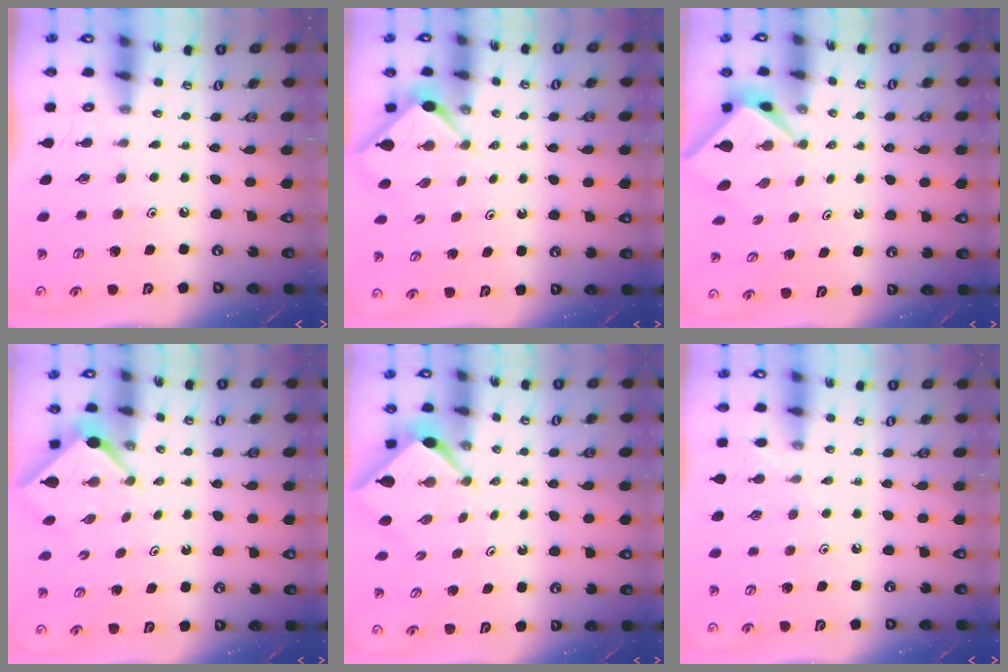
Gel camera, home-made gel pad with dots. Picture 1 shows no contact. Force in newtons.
{"total": 2.9, "press": 2.9, "slide": 0.4}
{"total": 1.9, "press": 1.9, "slide": 0.2}
{"total": 2.4, "press": 2.4, "slide": 0.3}
{"total": 2.1, "press": 2.1, "slide": 0.3}
{"total": 2.1, "press": 2.1, "slide": 0.4}